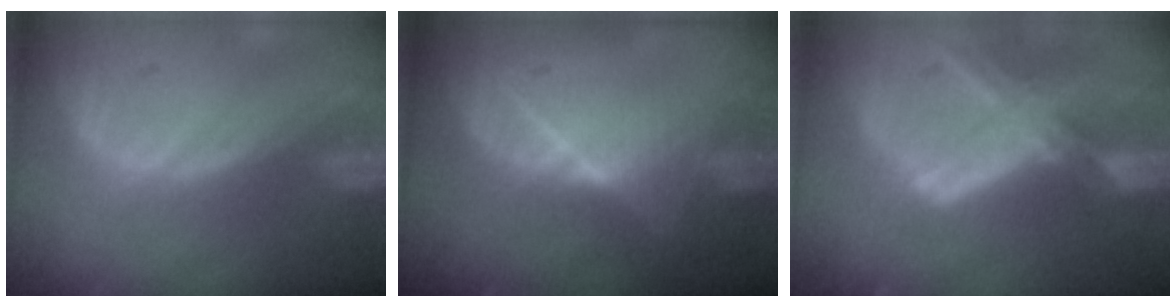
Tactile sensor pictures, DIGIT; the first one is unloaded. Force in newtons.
{"total": 6.5, "press": 6.0, "slide": 2.7}
{"total": 8.2, "press": 7.2, "slide": 3.9}